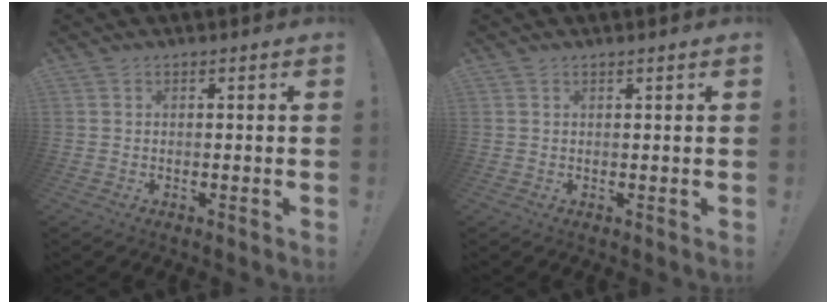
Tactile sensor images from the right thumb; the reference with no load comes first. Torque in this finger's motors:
{"motor_torque": [0.13, -0.01, -0.08, -0.02, 0.06]}